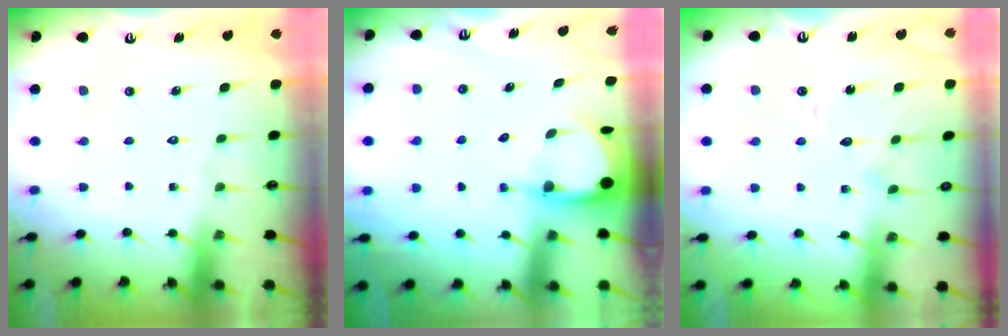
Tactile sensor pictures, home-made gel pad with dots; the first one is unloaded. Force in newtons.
{"total": 3.5, "press": 3.5, "slide": 0.2}
{"total": 8.7, "press": 8.6, "slide": 0.2}